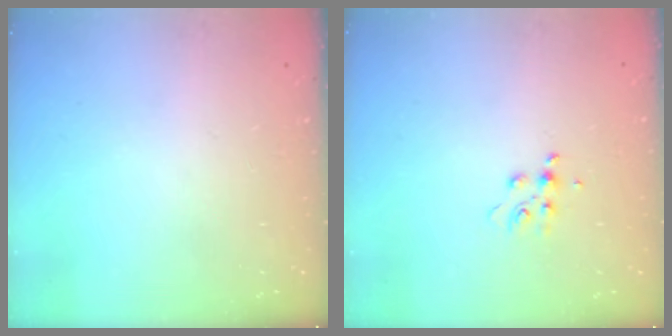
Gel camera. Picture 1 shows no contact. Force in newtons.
{"total": 6.3, "press": 6.3, "slide": 0.7}